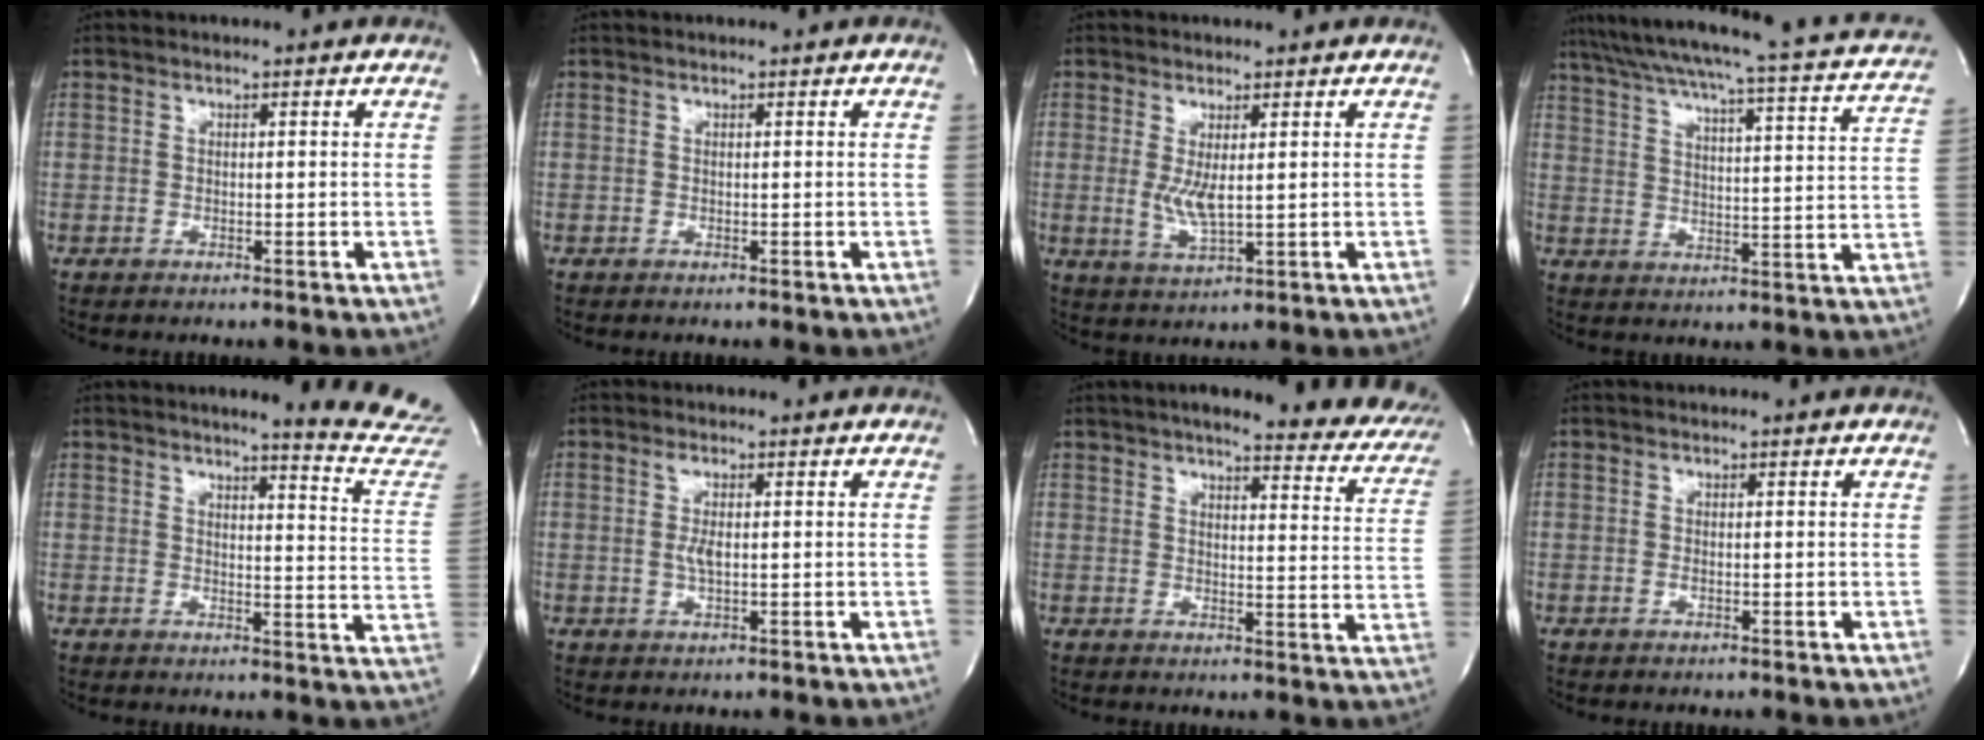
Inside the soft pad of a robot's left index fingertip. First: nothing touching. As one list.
[{"total": 0.0}, {"total": 3.9, "force": [-0.2, 0.8, 3.8], "torque": [-0.080, -0.018, 0.007]}, {"total": 25.6, "force": [21.9, 2.4, 13.1], "torque": [-0.201, -0.027, 0.267]}, {"total": 12.8, "force": [12.4, -1.2, 2.8], "torque": [-0.025, -0.130, 0.114]}, {"total": 2.3, "force": [-0.5, 0.6, 2.2], "torque": [-0.047, -0.007, -0.004]}, {"total": 20.1, "force": [16.6, 4.5, 10.3], "torque": [-0.116, -0.024, 0.173]}, {"total": 0.8, "force": [-0.7, 0.0, 0.2], "torque": [-0.006, -0.005, -0.013]}]